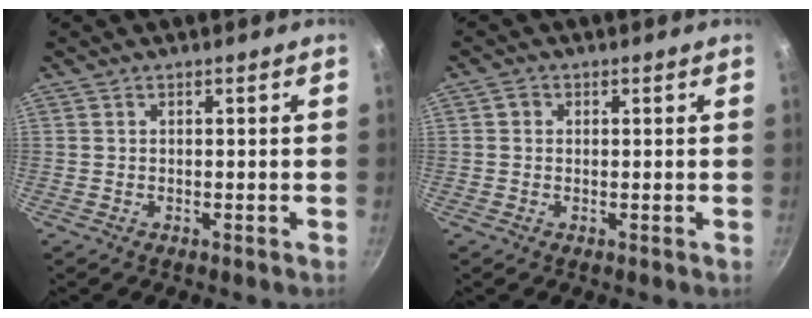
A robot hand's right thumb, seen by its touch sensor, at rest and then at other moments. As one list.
[{"total": 1.6, "force": [0.2, 1.5, 0.7], "torque": [-0.008, 0.004, 0.000]}]